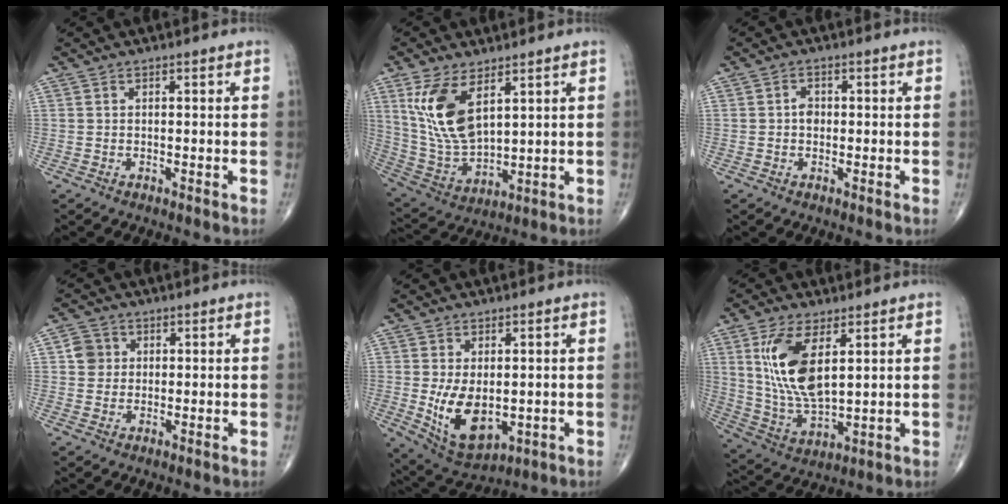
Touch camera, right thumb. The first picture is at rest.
{"total": 13.7, "force": [5.8, 6.6, 10.5], "torque": [-0.204, -0.025, 0.132]}
{"total": 2.1, "force": [0.0, 1.6, 1.3], "torque": [-0.013, 0.004, -0.003]}
{"total": 3.7, "force": [0.8, 3.5, 1.0], "torque": [0.003, 0.002, 0.008]}
{"total": 10.6, "force": [-1.0, 6.2, 8.6], "torque": [-0.134, -0.015, 0.006]}
{"total": 13.9, "force": [4.5, 6.1, 11.6], "torque": [-0.233, -0.024, 0.100]}